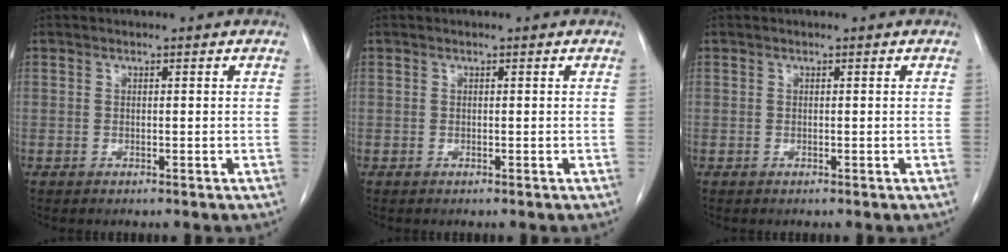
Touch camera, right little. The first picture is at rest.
{"total": 0.0}
{"total": 0.0}